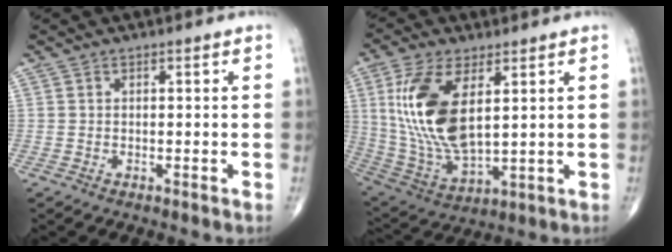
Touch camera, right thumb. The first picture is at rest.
{"total": 17.5, "force": [4.4, 8.1, 14.9], "torque": [-0.307, -0.022, 0.096]}